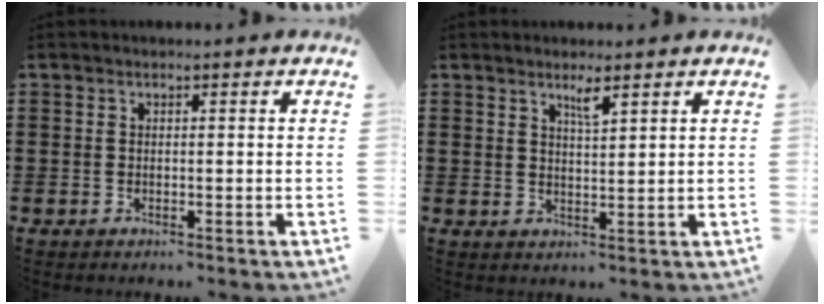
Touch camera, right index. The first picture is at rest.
{"total": 2.5, "force": [1.8, 0.3, 1.7], "torque": [-0.028, -0.002, 0.030]}